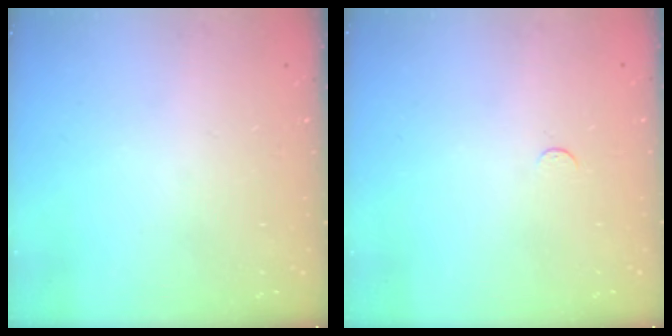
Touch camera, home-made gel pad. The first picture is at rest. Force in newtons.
{"total": 2.4, "press": 2.4, "slide": 0.3}